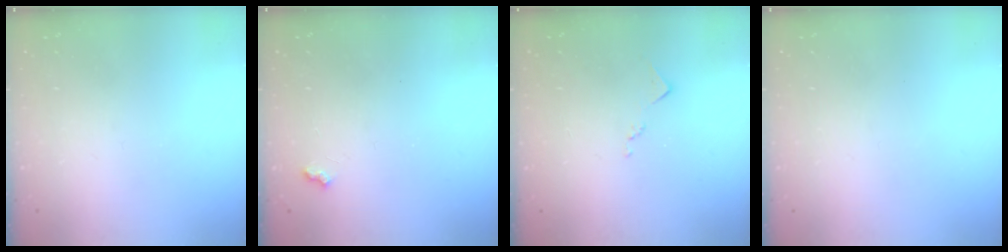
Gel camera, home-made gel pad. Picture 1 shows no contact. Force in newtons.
{"total": 4.4, "press": 4.4, "slide": 0.6}
{"total": 6.6, "press": 6.6, "slide": 0.7}
{"total": 0.0}